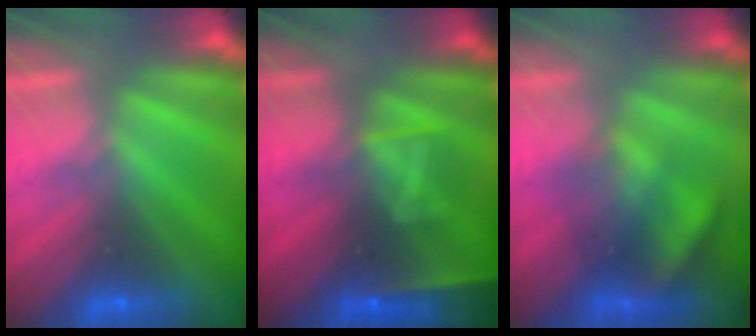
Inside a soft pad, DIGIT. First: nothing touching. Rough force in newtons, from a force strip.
{"total": 7.2}
{"total": 3.7}